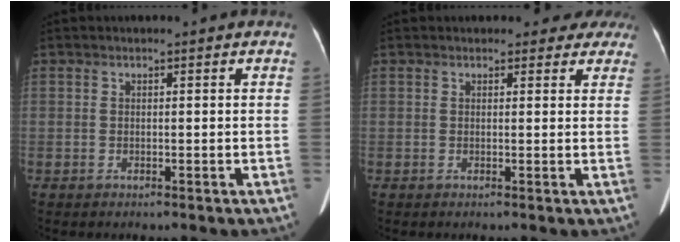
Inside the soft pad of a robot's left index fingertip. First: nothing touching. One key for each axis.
{"total": 4.6, "fx": 4.0, "fy": 2.3, "fz": 0.2, "tx": 0.024, "ty": -0.006, "tz": 0.023}